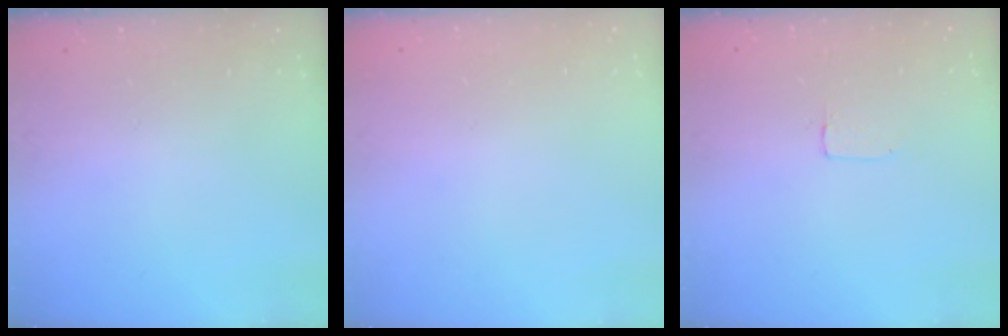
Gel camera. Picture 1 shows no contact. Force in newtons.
{"total": 0.0}
{"total": 2.0, "press": 2.0, "slide": 0.0}